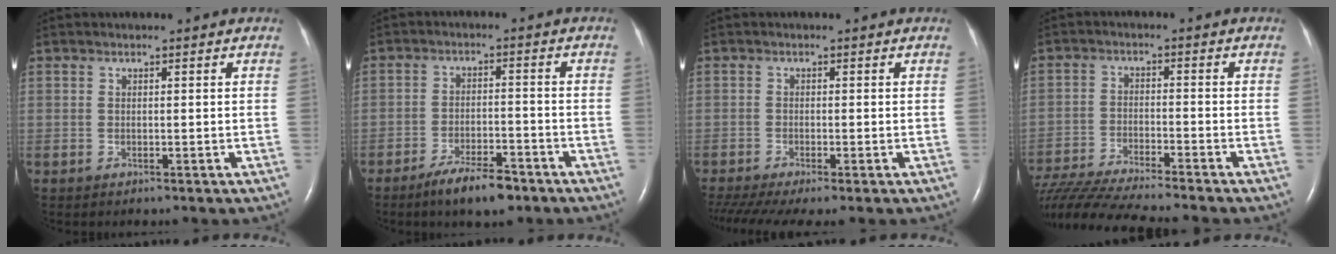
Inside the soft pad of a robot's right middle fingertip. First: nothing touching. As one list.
[{"total": 7.0, "force": [-5.1, 1.8, 4.4], "torque": [-0.085, -0.006, -0.084]}, {"total": 7.8, "force": [-5.9, 1.0, 5.1], "torque": [-0.091, -0.013, -0.101]}, {"total": 16.1, "force": [-14.4, -0.6, 7.1], "torque": [-0.134, -0.029, -0.243]}]